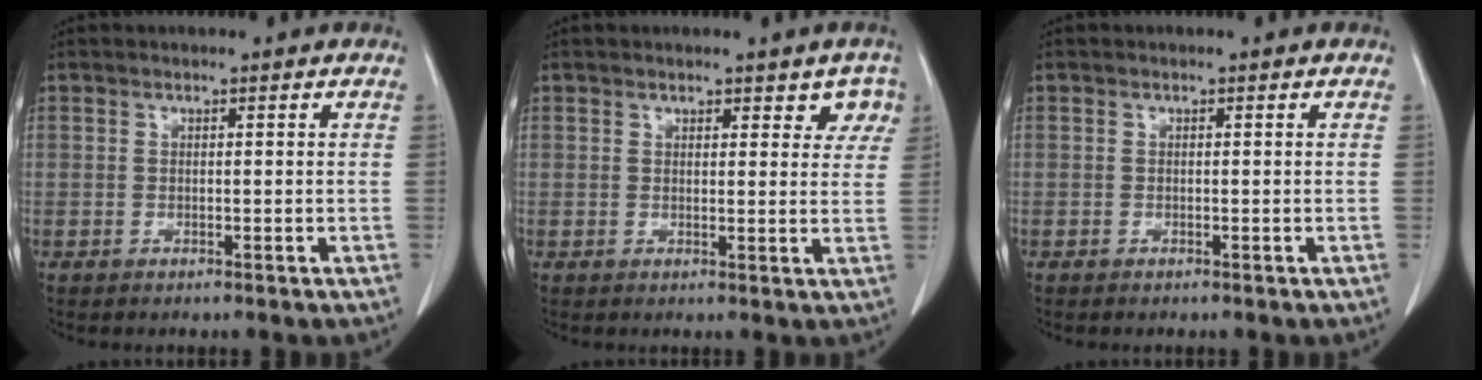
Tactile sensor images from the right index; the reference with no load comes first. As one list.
[{"total": 5.0, "force": [3.3, 2.7, 2.7], "torque": [-0.012, 0.005, 0.041]}, {"total": 0.0}]